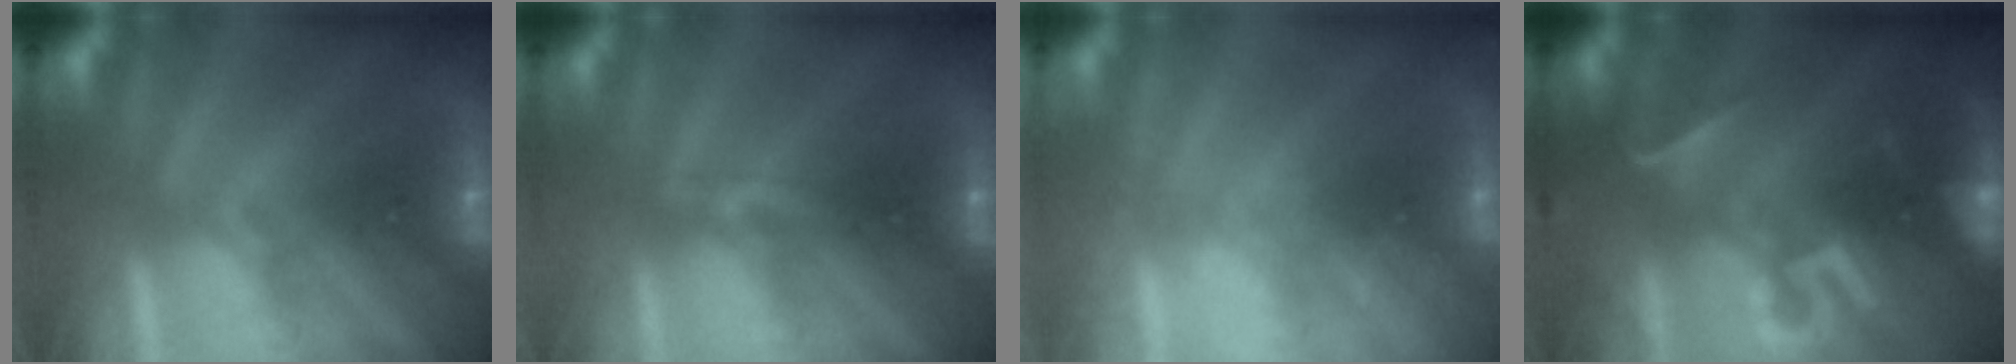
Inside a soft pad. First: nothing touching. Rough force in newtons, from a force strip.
{"total": 2.2}
{"total": 2.4}
{"total": 2.9}